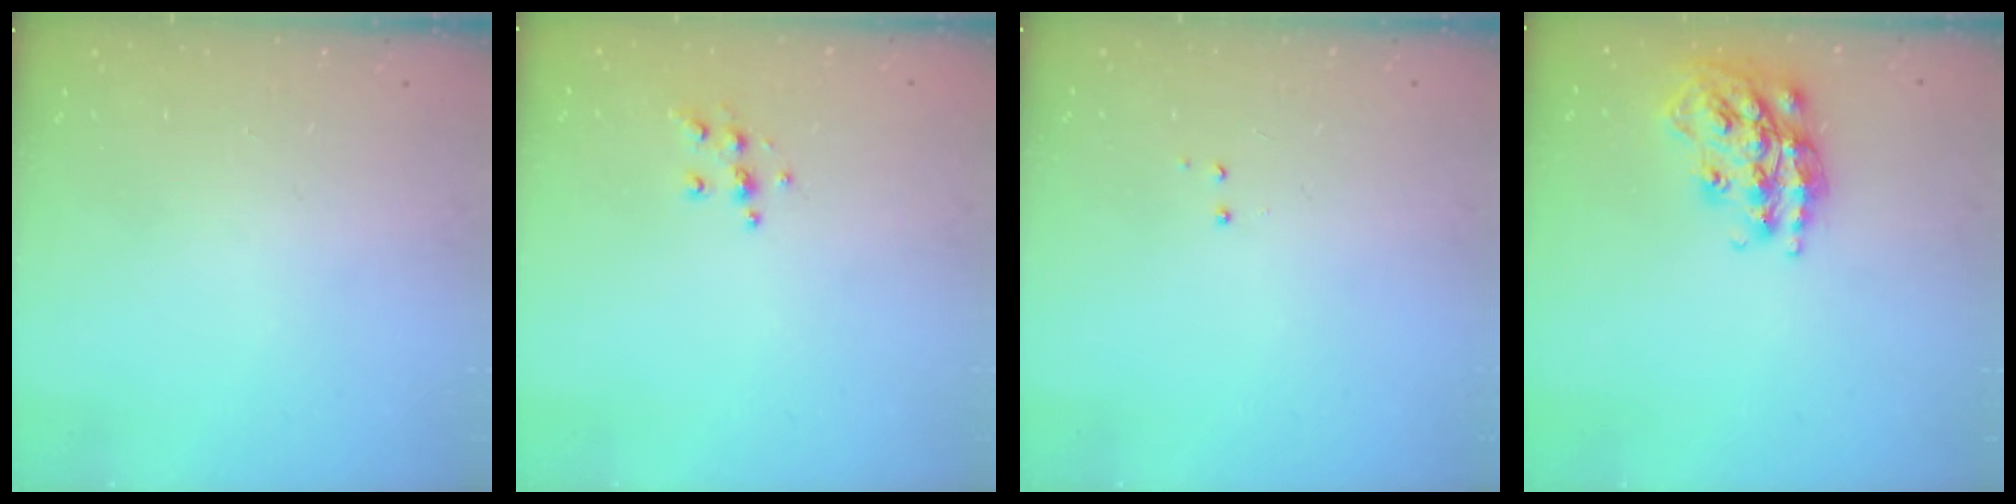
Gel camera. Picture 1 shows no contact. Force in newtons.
{"total": 6.4, "press": 6.4, "slide": 0.6}
{"total": 2.9, "press": 2.8, "slide": 0.6}
{"total": 18.0, "press": 17.9, "slide": 1.1}